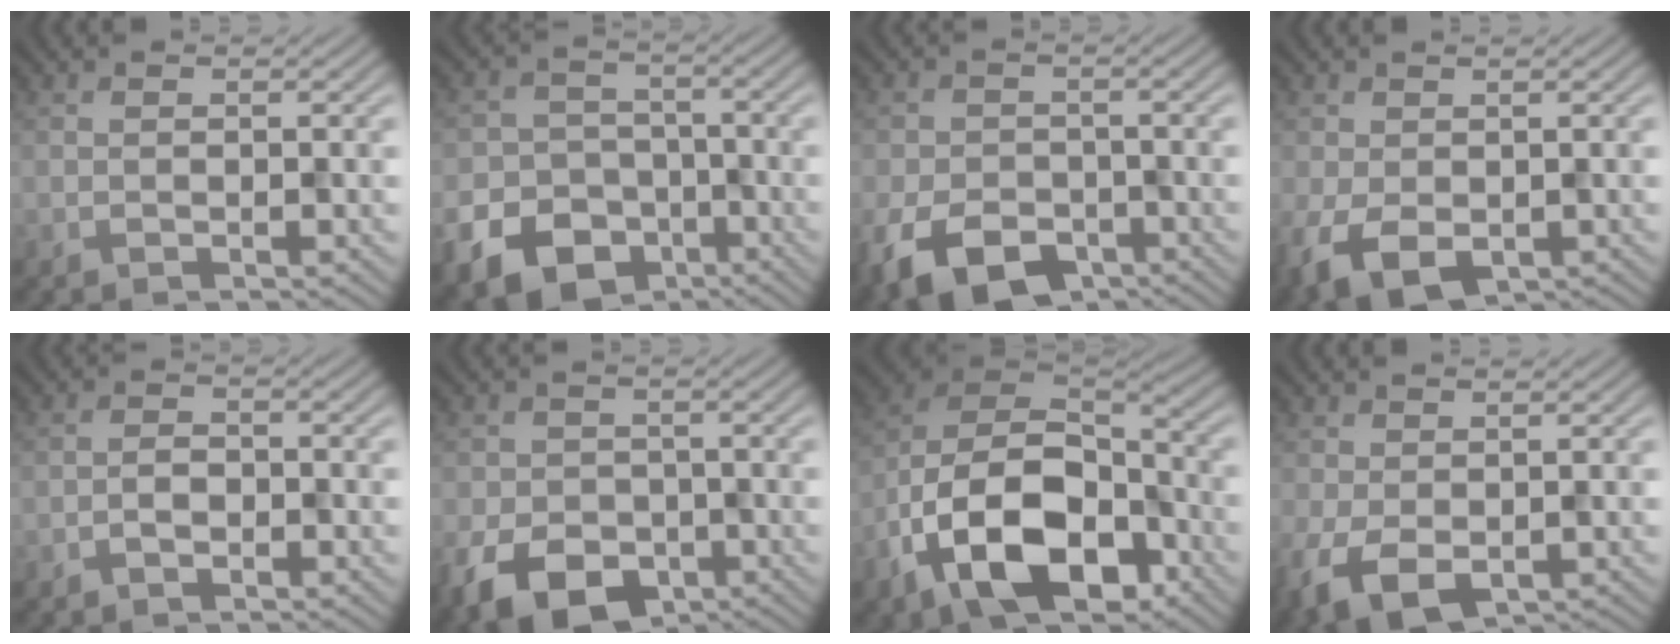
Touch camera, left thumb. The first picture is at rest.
{"total": 13.5, "force": [-7.6, 10.1, 4.6], "torque": [-0.114, -0.060, -0.140]}
{"total": 9.2, "force": [-5.0, 5.7, 5.2], "torque": [-0.113, -0.024, -0.086]}
{"total": 6.3, "force": [-2.0, 4.2, 4.3], "torque": [-0.106, -0.016, -0.031]}
{"total": 2.1, "force": [-1.2, 1.2, 1.3], "torque": [-0.022, 0.005, -0.024]}
{"total": 8.7, "force": [-4.1, 6.1, 4.6], "torque": [-0.099, -0.026, -0.074]}
{"total": 17.2, "force": [-8.2, 9.8, 11.5], "torque": [-0.238, -0.036, -0.162]}
{"total": 5.7, "force": [-1.6, 3.8, 4.0], "torque": [-0.099, -0.013, -0.027]}